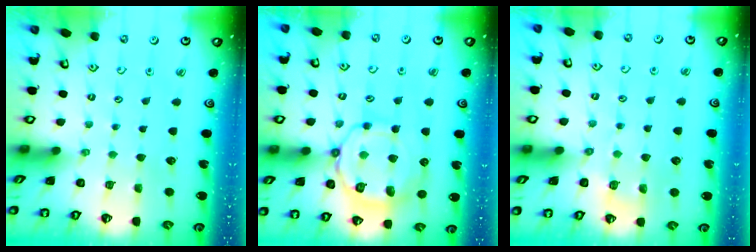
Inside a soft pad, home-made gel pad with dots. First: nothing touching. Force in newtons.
{"total": 12.1, "press": 12.0, "slide": 0.9}
{"total": 4.9, "press": 4.8, "slide": 1.3}